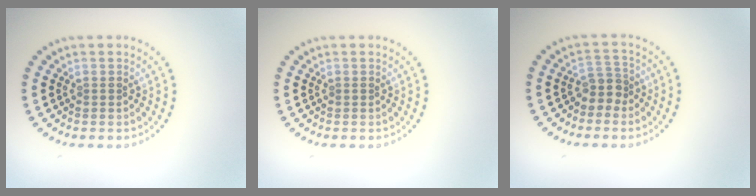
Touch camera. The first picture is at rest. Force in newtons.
{"total": 0.0}
{"total": 2.1, "press": 1.7, "slide": 1.3}